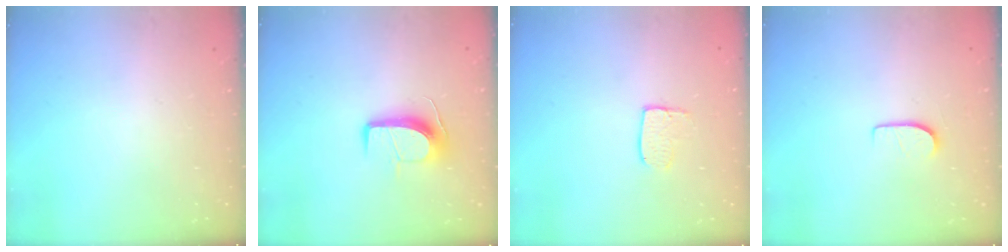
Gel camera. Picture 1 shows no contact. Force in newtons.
{"total": 9.9, "press": 9.9, "slide": 0.2}
{"total": 5.2, "press": 5.2, "slide": 0.3}
{"total": 6.3, "press": 6.3, "slide": 0.7}